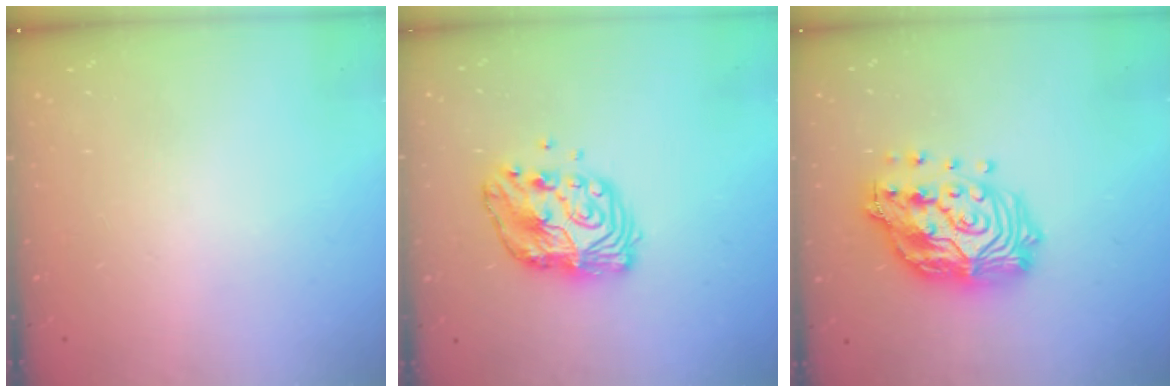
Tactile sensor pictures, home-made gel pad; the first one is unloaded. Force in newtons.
{"total": 11.9, "press": 11.9, "slide": 0.8}
{"total": 20.2, "press": 20.1, "slide": 2.1}